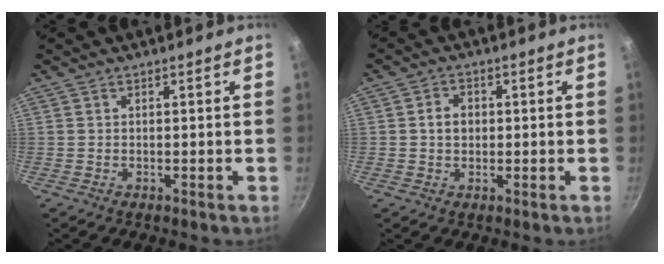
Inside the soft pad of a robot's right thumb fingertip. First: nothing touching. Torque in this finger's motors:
{"motor_torque": [0.05, 0.67, 0.24, -0.02, -0.04]}